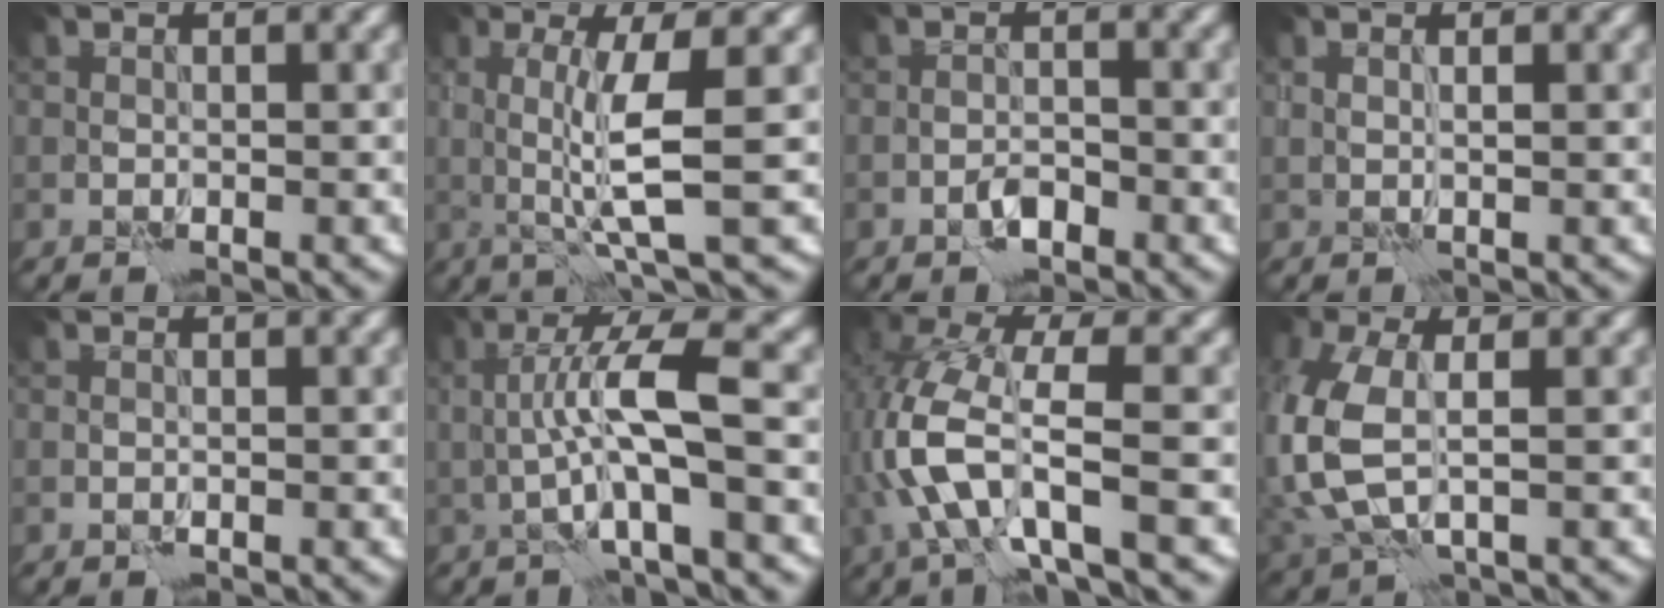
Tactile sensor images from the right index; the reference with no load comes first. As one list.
[{"total": 5.0, "force": [0.7, 0.4, 4.9], "torque": [-0.091, -0.006, 0.016]}, {"total": 1.2, "force": [-0.8, 0.5, 0.7], "torque": [-0.009, 0.003, -0.016]}, {"total": 0.9, "force": [0.7, -0.1, 0.6], "torque": [-0.011, -0.007, 0.015]}, {"total": 0.0}, {"total": 6.1, "force": [0.0, 0.7, 6.1], "torque": [-0.113, 0.015, 0.000]}, {"total": 7.0, "force": [-1.6, 2.3, 6.4], "torque": [-0.151, 0.003, -0.039]}, {"total": 6.9, "force": [0.3, 3.8, 5.7], "torque": [-0.166, -0.012, 0.005]}]